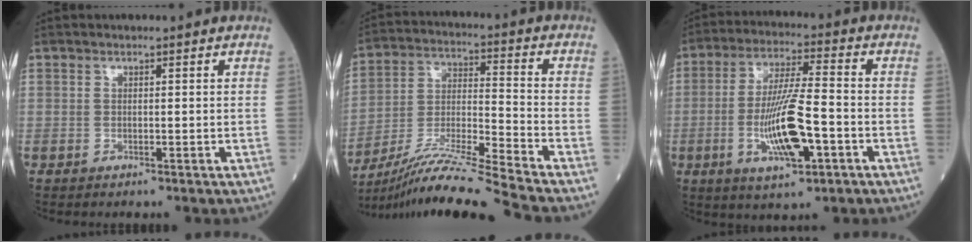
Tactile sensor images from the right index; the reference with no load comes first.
{"total": 16.7, "force": [-14.5, -2.9, 7.6], "torque": [-0.147, -0.016, -0.258]}
{"total": 11.9, "force": [-3.4, 2.0, 11.3], "torque": [-0.218, -0.004, -0.057]}